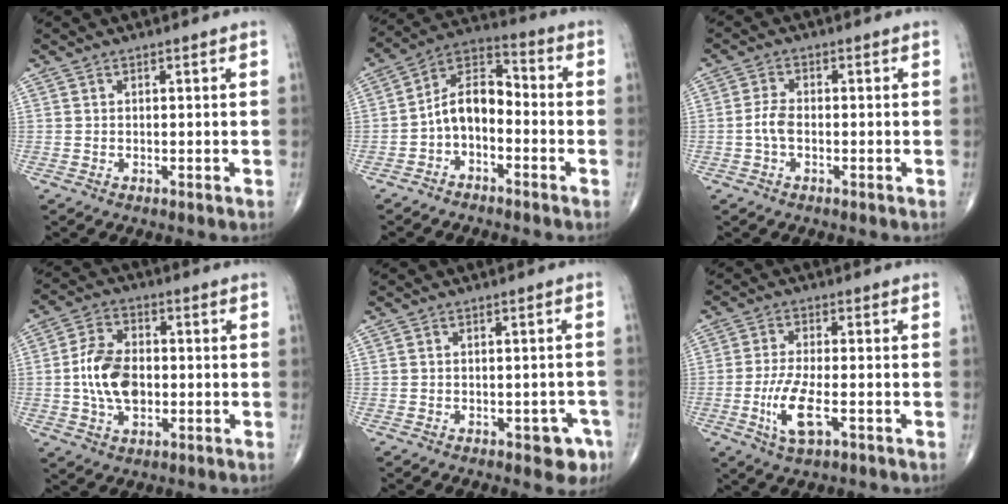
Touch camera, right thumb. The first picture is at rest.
{"total": 9.1, "force": [-2.7, 5.5, 6.8], "torque": [-0.106, 0.053, -0.063]}
{"total": 3.1, "force": [-0.8, 1.6, 2.5], "torque": [-0.056, 0.009, -0.019]}
{"total": 10.6, "force": [-1.1, 6.8, 8.1], "torque": [-0.135, 0.013, -0.027]}
{"total": 4.5, "force": [-2.3, 2.3, 3.1], "torque": [-0.016, 0.012, -0.024]}
{"total": 7.8, "force": [-2.5, 2.6, 6.9], "torque": [-0.147, 0.001, -0.046]}